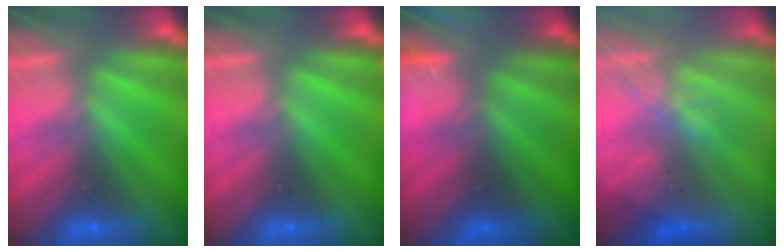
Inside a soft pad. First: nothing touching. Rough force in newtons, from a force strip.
{"total": 0.0}
{"total": 9.1}
{"total": 2.9}